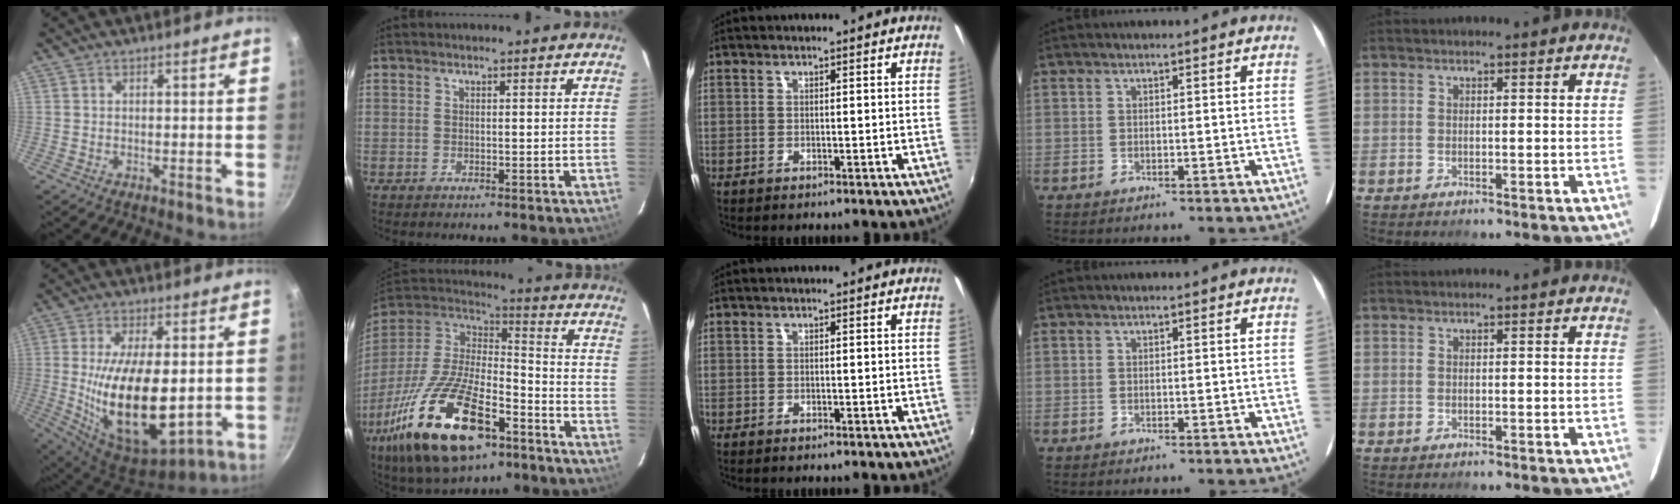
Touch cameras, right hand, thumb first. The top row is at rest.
{"thumb": {"total": 20.9, "force": [-1.3, 9.8, 18.4], "torque": [-0.320, -0.012, -0.005]}, "index": {"total": 26.9, "force": [-14.7, 11.4, 19.5], "torque": [-0.389, -0.036, -0.251]}}